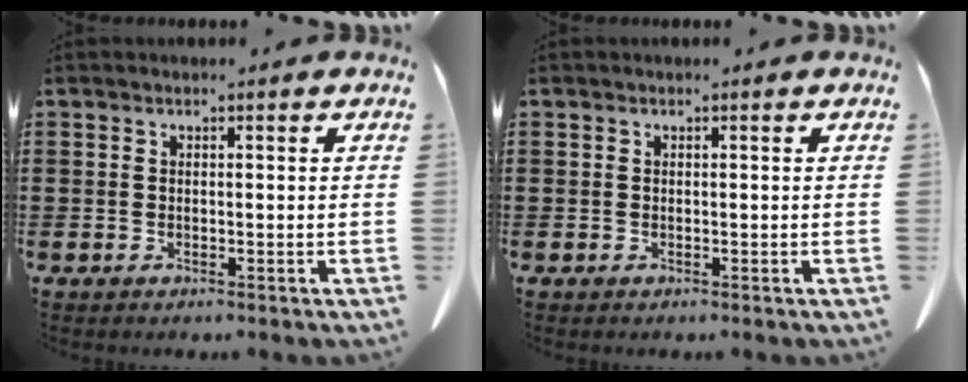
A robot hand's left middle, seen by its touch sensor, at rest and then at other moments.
{"total": 0.0}